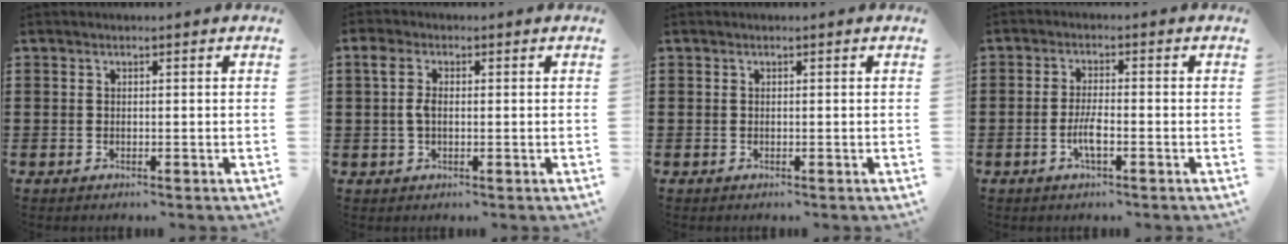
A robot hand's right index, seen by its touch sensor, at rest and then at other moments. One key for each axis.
{"total": 3.0, "fx": 0.2, "fy": 1.8, "fz": 2.4, "tx": -0.058, "ty": 0.007, "tz": -0.001}
{"total": 0.0}
{"total": 3.7, "fx": -1.4, "fy": 0.8, "fz": 3.3, "tx": -0.071, "ty": -0.002, "tz": -0.030}